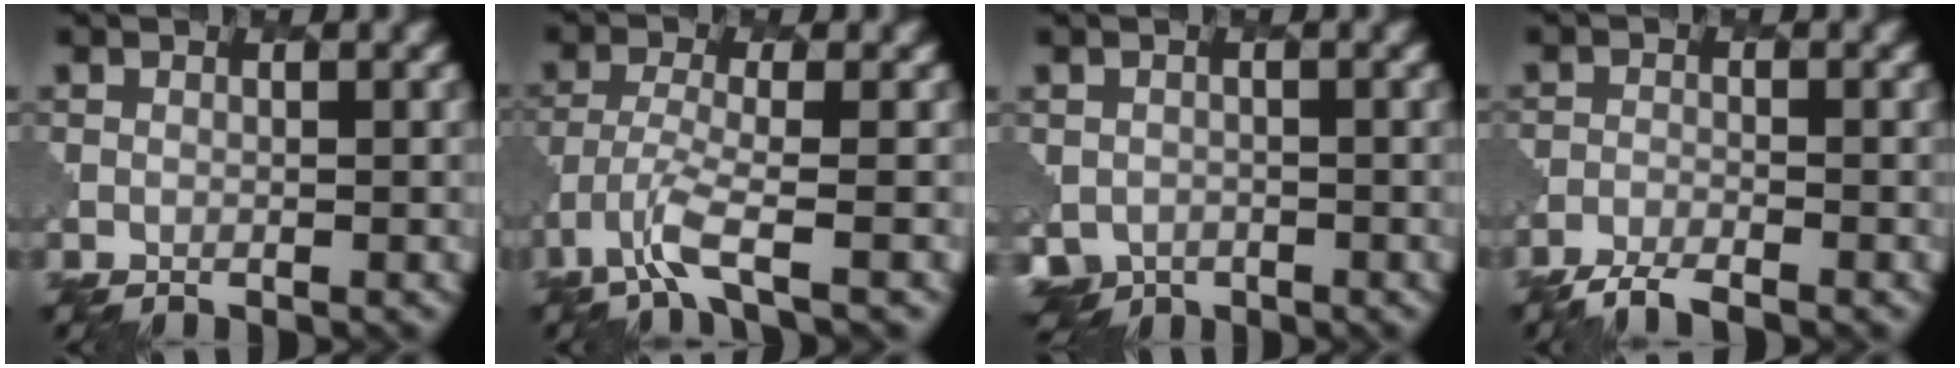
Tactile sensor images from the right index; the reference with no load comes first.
{"total": 3.5, "force": [-2.3, 0.5, 2.7], "torque": [-0.064, -0.010, -0.055]}
{"total": 2.5, "force": [-1.1, 2.1, 0.6], "torque": [-0.006, -0.015, -0.018]}
{"total": 2.9, "force": [-2.7, 0.4, 0.9], "torque": [-0.021, -0.009, -0.056]}